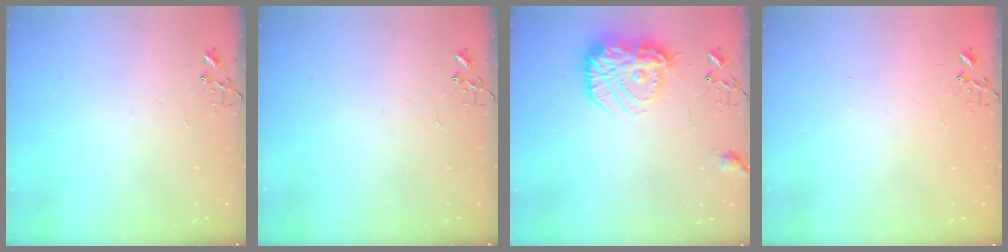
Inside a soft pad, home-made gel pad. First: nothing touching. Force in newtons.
{"total": 0.0}
{"total": 18.5, "press": 18.5, "slide": 1.4}
{"total": 1.2, "press": 1.2, "slide": 0.1}